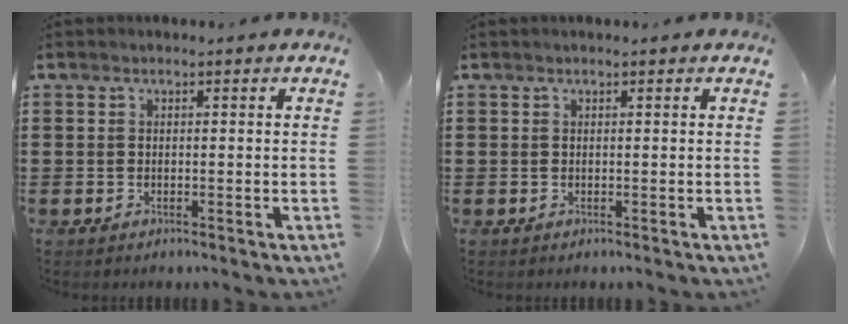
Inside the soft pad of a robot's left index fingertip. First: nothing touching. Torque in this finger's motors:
{"motor_torque": [-0.46, -0.38, -0.24, -0.02]}